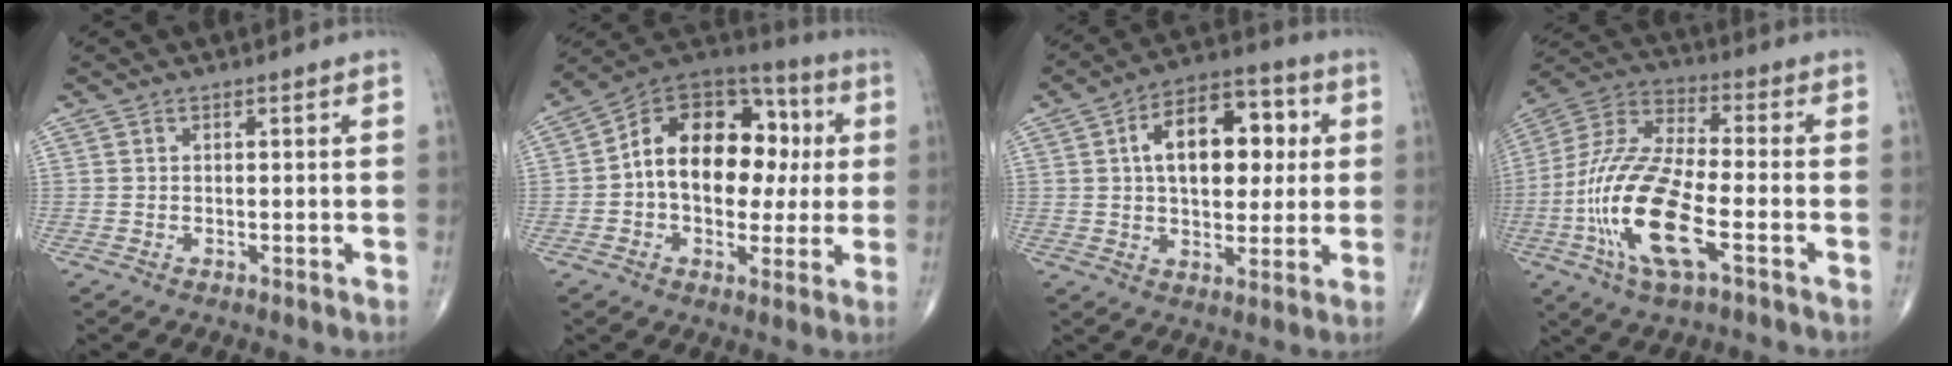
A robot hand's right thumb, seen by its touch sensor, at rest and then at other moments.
{"total": 20.0, "force": [1.3, 13.3, 14.9], "torque": [-0.189, 0.037, 0.012]}
{"total": 16.3, "force": [3.2, 9.5, 12.9], "torque": [-0.162, 0.015, 0.047]}
{"total": 19.3, "force": [-5.9, 6.6, 17.2], "torque": [-0.373, 0.019, -0.111]}